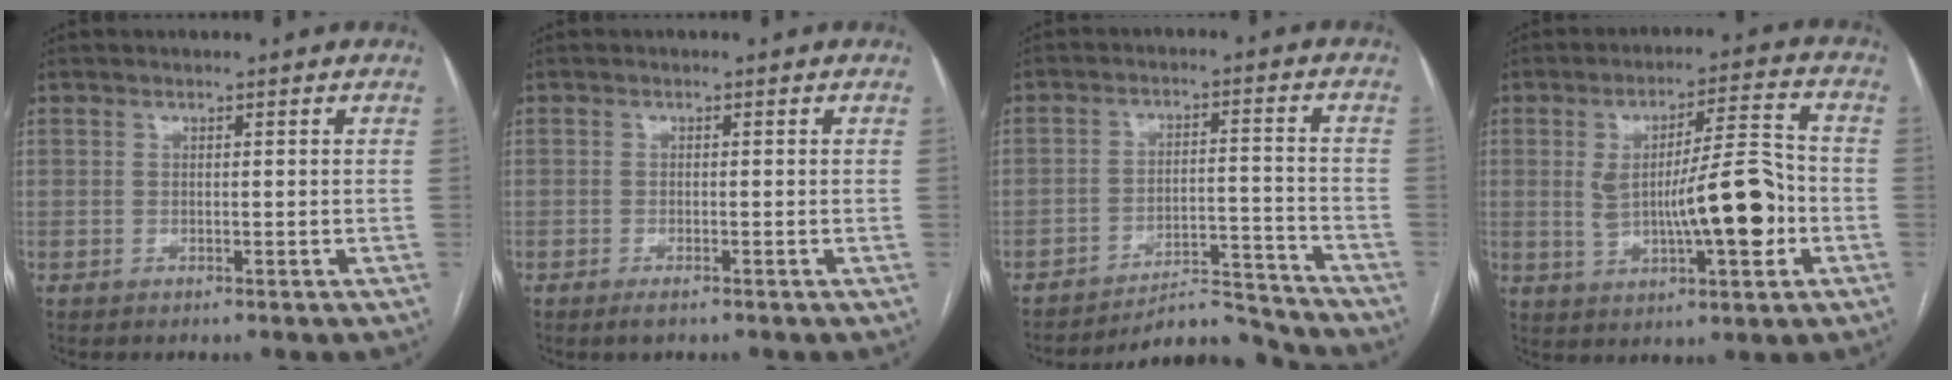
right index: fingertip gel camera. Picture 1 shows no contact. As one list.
[{"total": 1.6, "force": [-1.1, 0.2, 1.1], "torque": [-0.020, -0.003, -0.017]}, {"total": 9.3, "force": [-9.3, 0.3, -0.3], "torque": [0.009, 0.032, -0.146]}, {"total": 12.7, "force": [-1.6, 2.3, 12.3], "torque": [-0.206, 0.014, -0.019]}]